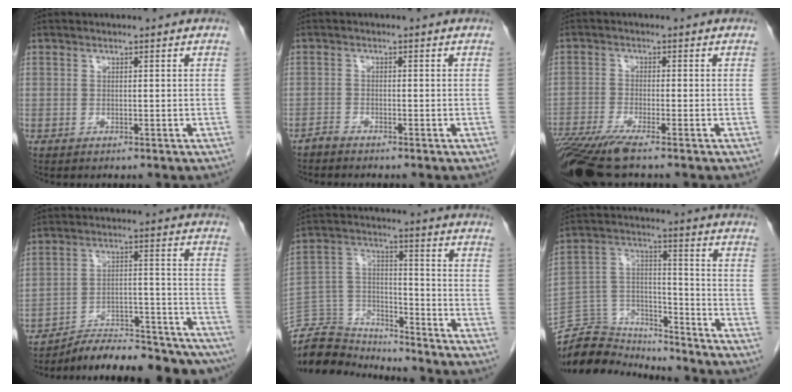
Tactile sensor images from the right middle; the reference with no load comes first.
{"total": 1.2, "force": [-1.1, 0.1, 0.1], "torque": [-0.004, -0.001, -0.023]}
{"total": 9.2, "force": [-7.1, 0.2, 5.8], "torque": [-0.105, -0.024, -0.127]}
{"total": 22.3, "force": [-20.5, 4.0, 7.8], "torque": [-0.074, 0.022, -0.286]}
{"total": 10.9, "force": [-10.7, 1.9, -0.4], "torque": [0.006, 0.034, -0.202]}
{"total": 12.5, "force": [-12.2, 2.8, -0.1], "torque": [0.002, 0.046, -0.217]}